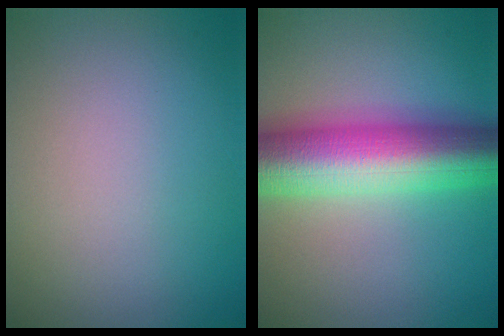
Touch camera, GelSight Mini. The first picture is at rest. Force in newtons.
{"total": 12.2, "press": 12.2, "slide": 0.1}